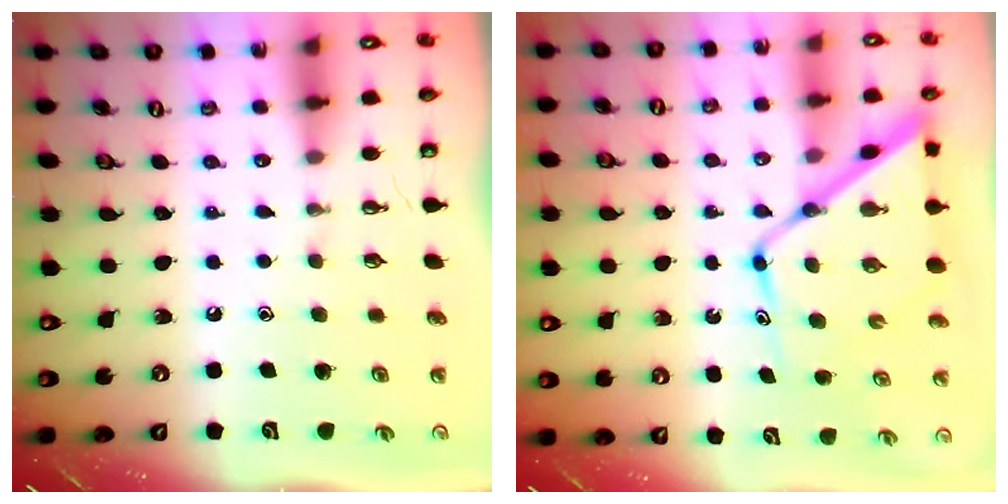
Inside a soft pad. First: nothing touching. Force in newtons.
{"total": 14.0, "press": 13.9, "slide": 1.2}